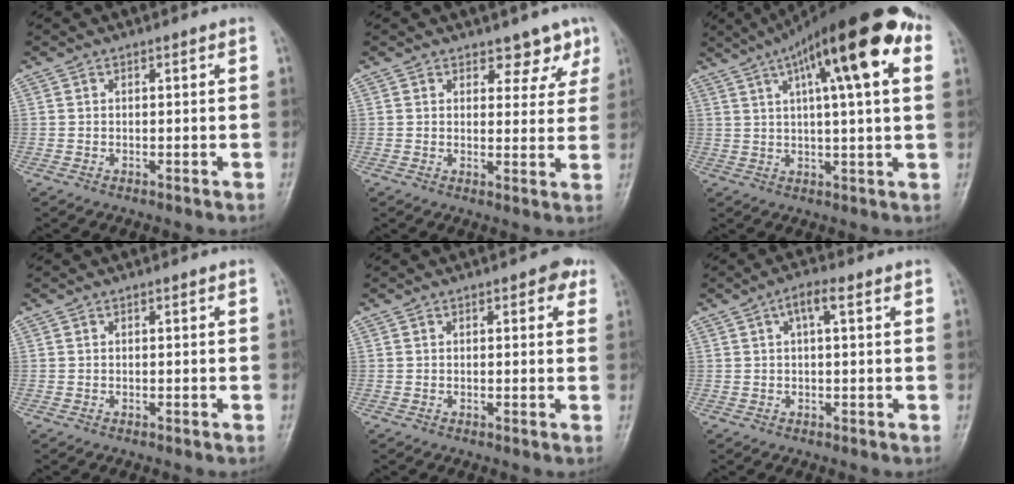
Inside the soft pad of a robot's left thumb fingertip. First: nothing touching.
{"total": 4.7, "force": [3.5, 2.8, 1.6], "torque": [0.016, -0.023, 0.040]}
{"total": 21.9, "force": [8.8, 5.4, 19.3], "torque": [-0.289, 0.023, 0.129]}
{"total": 0.0}
{"total": 2.7, "force": [1.4, 1.4, 1.9], "torque": [-0.008, -0.001, 0.010]}
{"total": 3.6, "force": [1.4, 1.1, 3.2], "torque": [-0.061, 0.015, 0.024]}